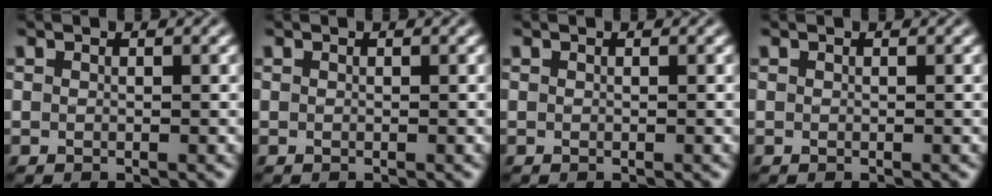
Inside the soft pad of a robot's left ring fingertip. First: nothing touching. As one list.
[{"total": 0.0}, {"total": 0.0}, {"total": 0.0}]